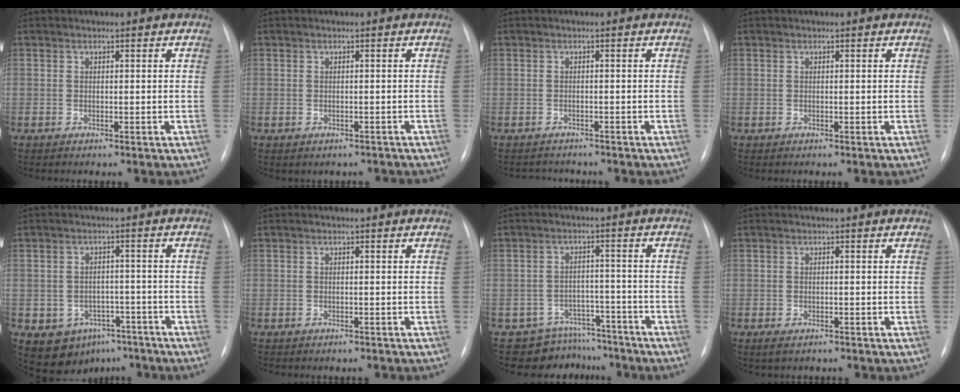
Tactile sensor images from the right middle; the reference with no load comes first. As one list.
[{"total": 2.5, "force": [-2.0, 1.5, 0.5], "torque": [-0.007, 0.009, -0.021]}, {"total": 2.3, "force": [-2.1, 0.8, -0.4], "torque": [0.007, -0.003, -0.032]}, {"total": 0.0}, {"total": 8.3, "force": [-4.9, 6.1, 2.7], "torque": [-0.036, 0.021, -0.061]}, {"total": 2.6, "force": [-2.3, 1.0, 0.8], "torque": [-0.015, -0.003, -0.024]}, {"total": 7.8, "force": [-6.7, 3.8, -1.1], "torque": [0.030, 0.040, -0.093]}, {"total": 2.0, "force": [-1.4, 0.9, 1.0], "torque": [-0.021, -0.002, -0.016]}]